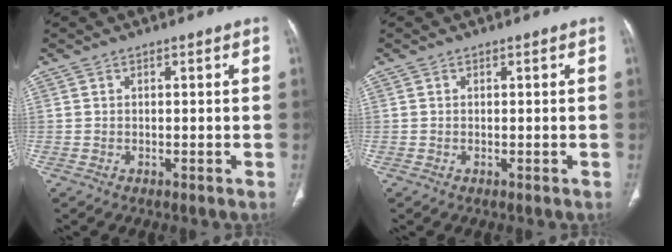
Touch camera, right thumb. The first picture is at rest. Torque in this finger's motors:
{"motor_torque": [0.46, 0.28, 0.21, -0.08, -0.05]}